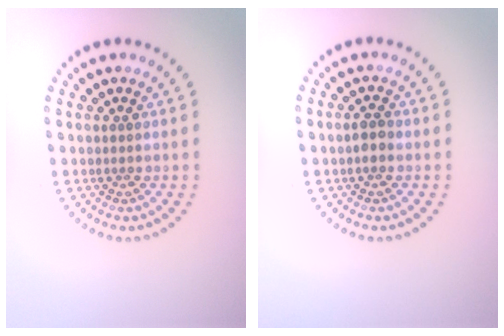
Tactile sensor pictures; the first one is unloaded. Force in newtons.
{"total": 1.4, "press": 1.4, "slide": 0.2}